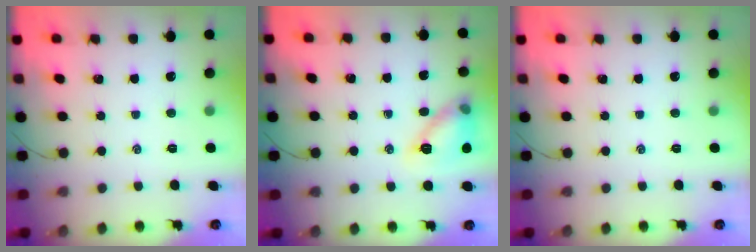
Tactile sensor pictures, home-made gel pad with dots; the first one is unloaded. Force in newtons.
{"total": 12.3, "press": 12.3, "slide": 0.5}
{"total": 0.0}